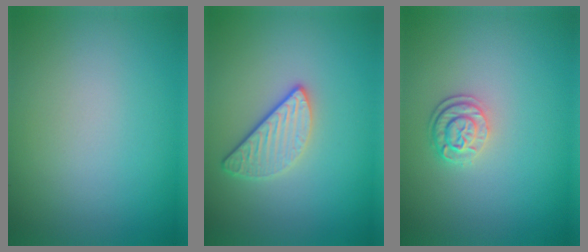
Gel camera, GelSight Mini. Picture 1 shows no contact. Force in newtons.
{"total": 2.7, "press": 2.3, "slide": 1.3}
{"total": 2.1, "press": 1.8, "slide": 1.2}